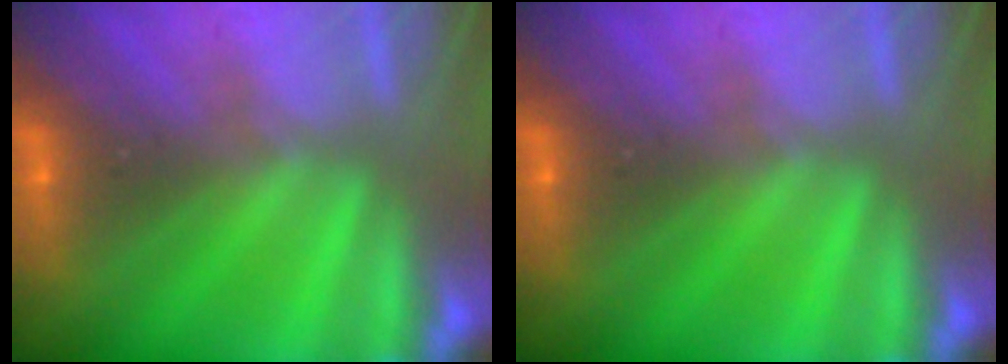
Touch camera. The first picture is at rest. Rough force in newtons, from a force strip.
{"total": 0.0}